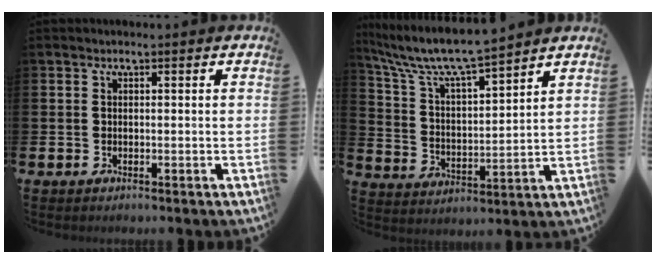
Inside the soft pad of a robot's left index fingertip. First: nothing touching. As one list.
[{"total": 9.0, "force": [8.3, 1.1, 3.2], "torque": [-0.101, -0.050, 0.145]}]